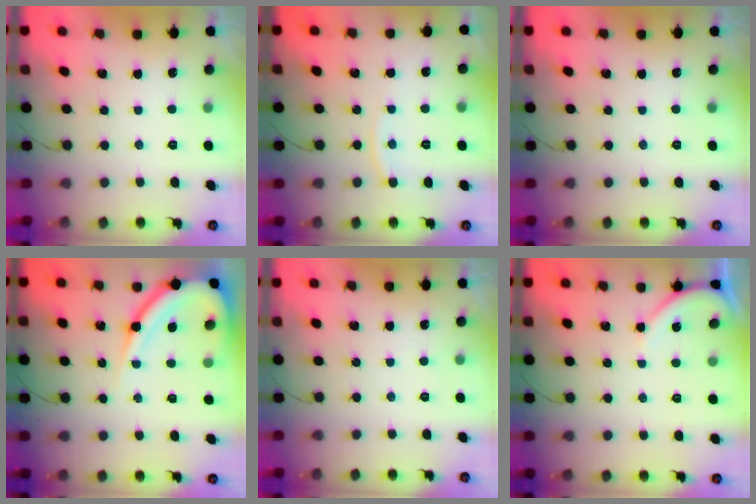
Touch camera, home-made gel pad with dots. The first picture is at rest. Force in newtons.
{"total": 3.8, "press": 3.8, "slide": 0.1}
{"total": 0.0}
{"total": 12.8, "press": 12.8, "slide": 1.4}
{"total": 0.0}
{"total": 4.4, "press": 4.4, "slide": 0.6}